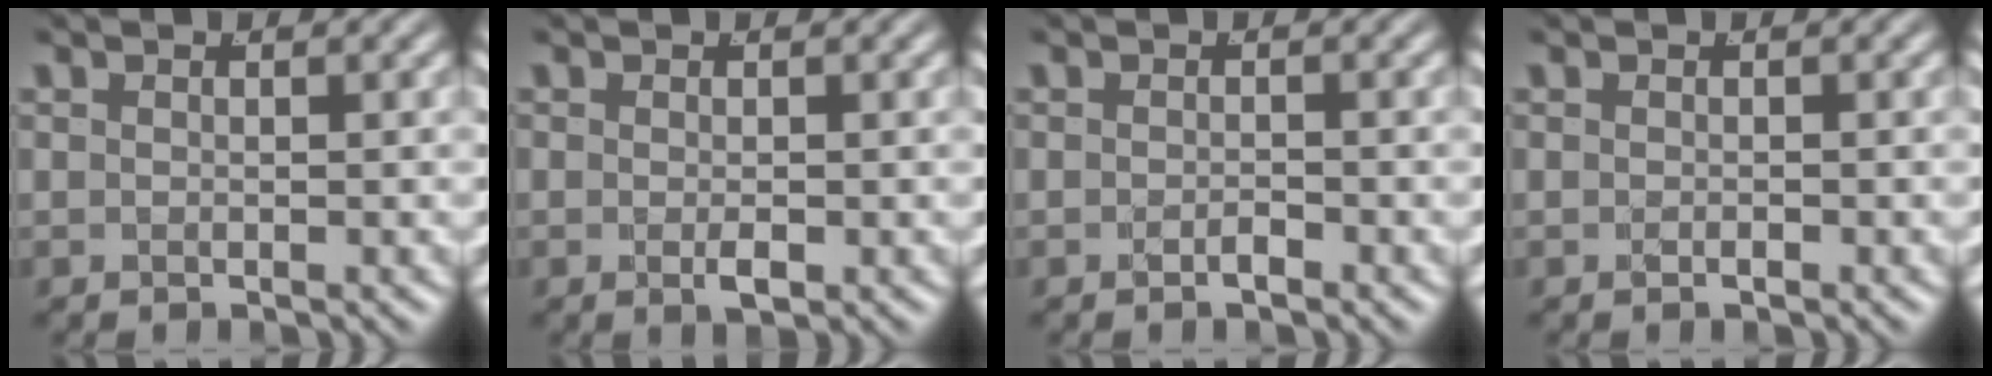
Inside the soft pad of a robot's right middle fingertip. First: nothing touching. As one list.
[{"total": 1.2, "force": [-0.4, 0.4, 1.0], "torque": [-0.022, -0.007, -0.005]}, {"total": 0.9, "force": [-0.8, -0.2, 0.4], "torque": [-0.008, -0.004, -0.012]}, {"total": 0.6, "force": [-0.5, -0.2, 0.3], "torque": [-0.012, -0.006, -0.004]}]